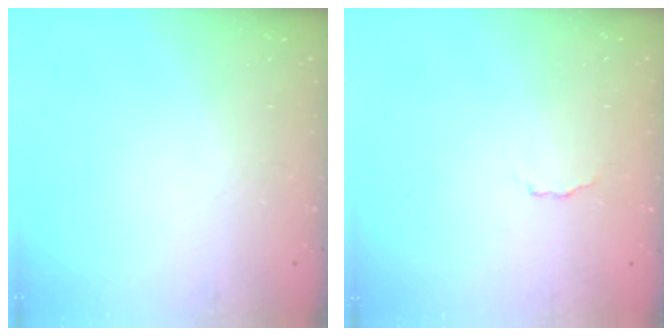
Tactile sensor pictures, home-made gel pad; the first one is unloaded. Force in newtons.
{"total": 2.9, "press": 2.8, "slide": 0.7}